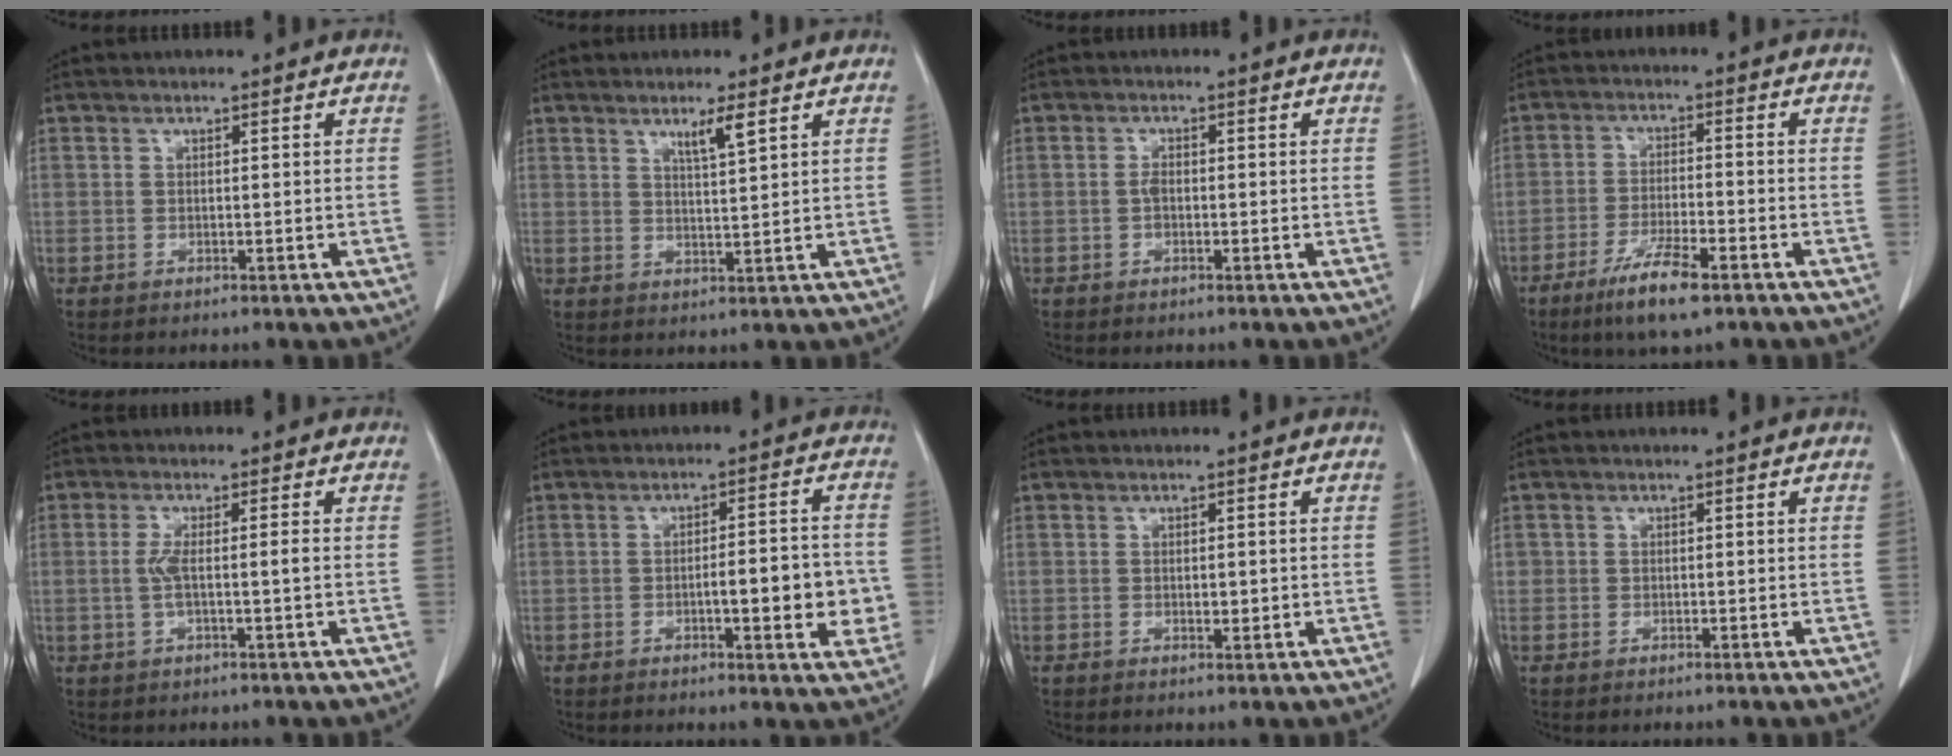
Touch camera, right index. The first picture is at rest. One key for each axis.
{"total": 3.4, "fx": 2.1, "fy": 0.0, "fz": 2.6, "tx": -0.051, "ty": -0.006, "tz": 0.040}
{"total": 1.4, "fx": -0.3, "fy": 0.7, "fz": 1.1, "tx": -0.021, "ty": 0.003, "tz": -0.007}
{"total": 8.0, "fx": -5.1, "fy": 1.0, "fz": 6.1, "tx": -0.117, "ty": -0.015, "tz": -0.088}
{"total": 3.3, "fx": -0.3, "fy": 0.0, "fz": 3.2, "tx": -0.067, "ty": 0.000, "tz": -0.005}
{"total": 8.3, "fx": -1.7, "fy": 1.9, "fz": 7.9, "tx": -0.099, "ty": 0.008, "tz": -0.020}
{"total": 1.2, "fx": 0.0, "fy": 0.6, "fz": 1.0, "tx": -0.014, "ty": -0.002, "tz": 0.002}
{"total": 0.7, "fx": 0.1, "fy": 0.7, "fz": 0.1, "tx": 0.008, "ty": 0.004, "tz": -0.002}